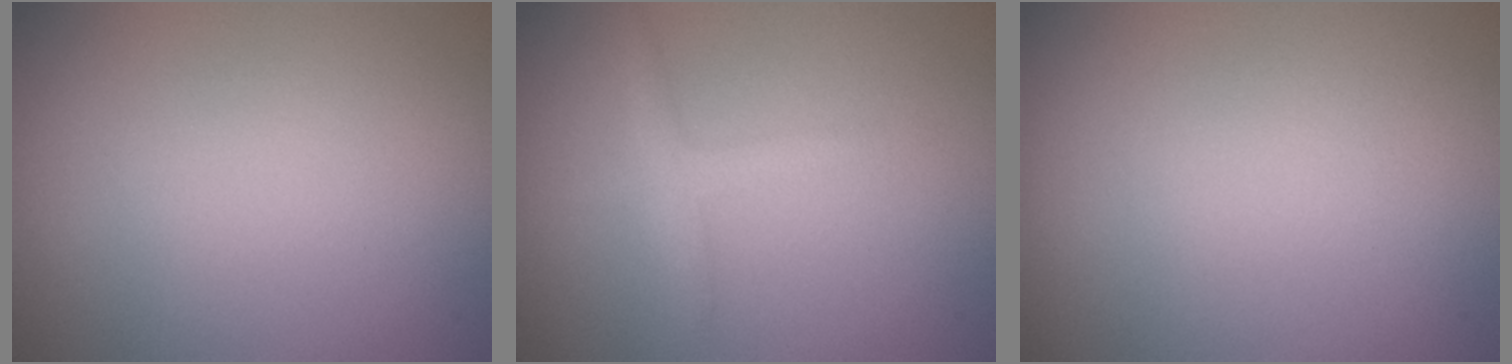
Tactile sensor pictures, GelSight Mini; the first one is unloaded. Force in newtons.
{"total": 2.0, "press": 2.0, "slide": 0.1}
{"total": 0.0}